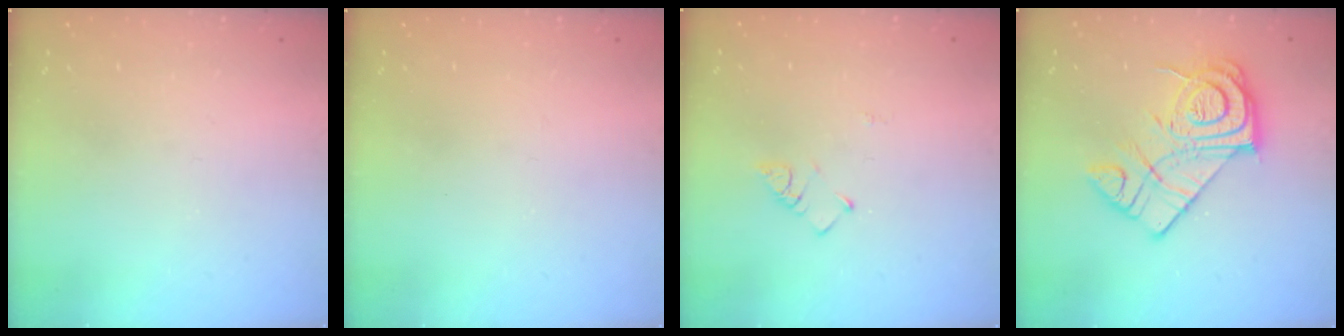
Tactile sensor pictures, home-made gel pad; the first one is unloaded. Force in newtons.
{"total": 2.7, "press": 2.7, "slide": 0.3}
{"total": 2.8, "press": 2.8, "slide": 0.5}
{"total": 15.6, "press": 15.5, "slide": 0.9}